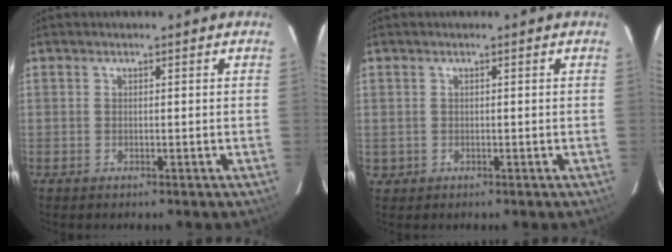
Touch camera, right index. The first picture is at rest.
{"total": 1.4, "force": [0.0, 1.4, 0.1], "torque": [0.000, 0.002, 0.002]}